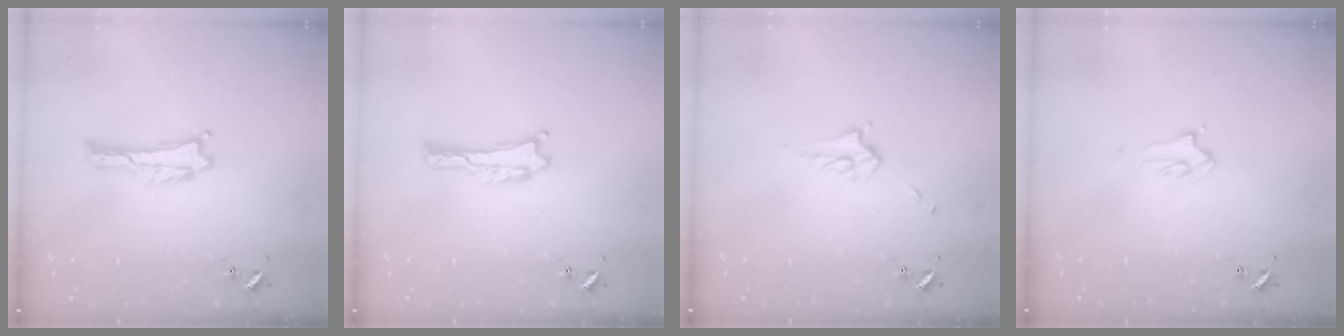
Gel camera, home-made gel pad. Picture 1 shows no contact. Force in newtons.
{"total": 0.0}
{"total": 2.9, "press": 2.9, "slide": 0.4}
{"total": 2.2, "press": 2.2, "slide": 0.2}